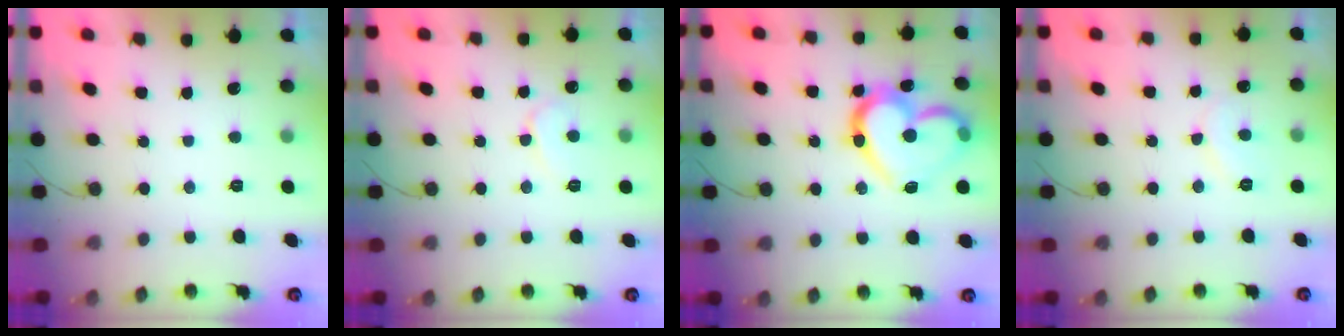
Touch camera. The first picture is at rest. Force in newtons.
{"total": 6.1, "press": 6.1, "slide": 0.6}
{"total": 18.6, "press": 18.5, "slide": 1.8}
{"total": 6.5, "press": 6.5, "slide": 0.7}